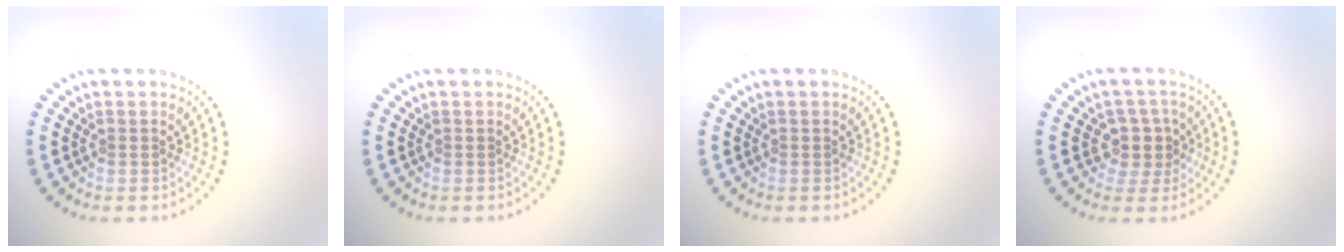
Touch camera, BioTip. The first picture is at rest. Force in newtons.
{"total": 0.0}
{"total": 0.0}
{"total": 2.8, "press": 2.4, "slide": 1.5}